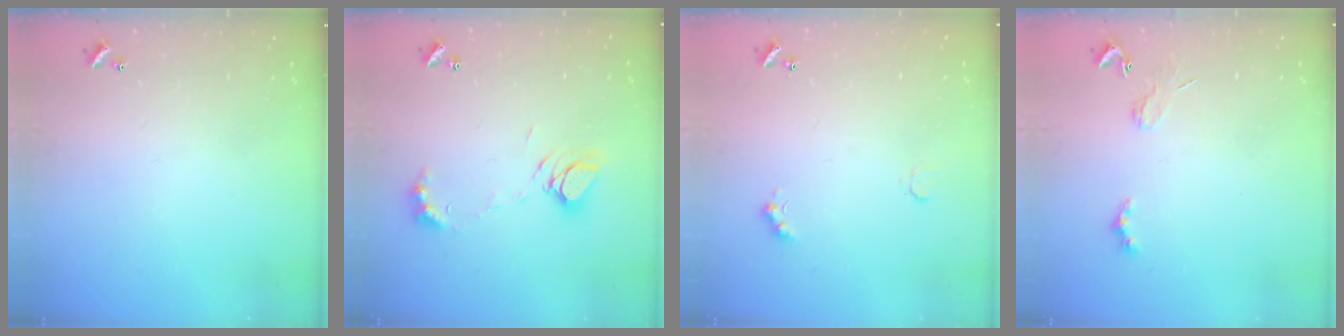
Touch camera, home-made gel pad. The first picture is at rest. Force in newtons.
{"total": 8.4, "press": 8.4, "slide": 1.0}
{"total": 2.4, "press": 2.3, "slide": 0.5}
{"total": 2.0, "press": 1.9, "slide": 0.4}